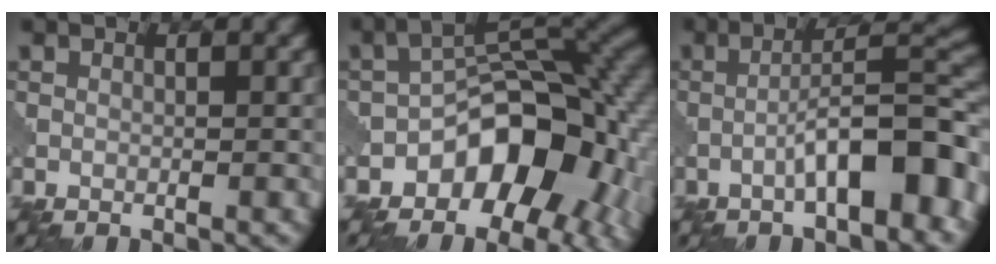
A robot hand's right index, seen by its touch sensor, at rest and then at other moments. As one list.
[{"total": 11.2, "force": [-4.7, 6.8, 7.6], "torque": [-0.083, 0.006, -0.080]}, {"total": 8.5, "force": [-3.4, 2.3, 7.5], "torque": [-0.108, 0.025, -0.055]}]